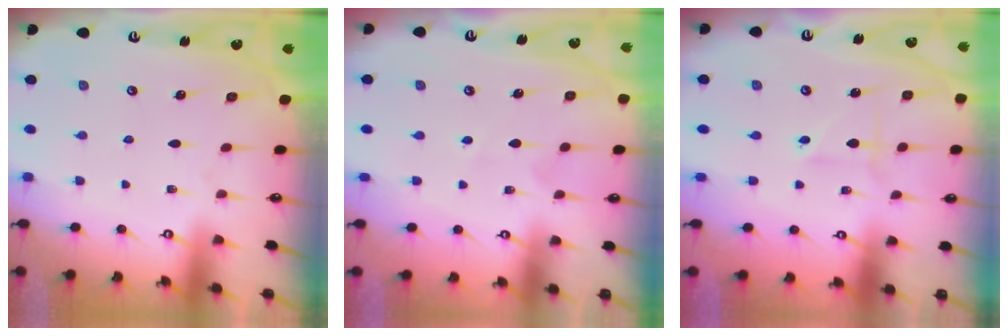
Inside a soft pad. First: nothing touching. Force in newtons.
{"total": 1.8, "press": 1.8, "slide": 0.4}
{"total": 2.4, "press": 2.4, "slide": 0.7}